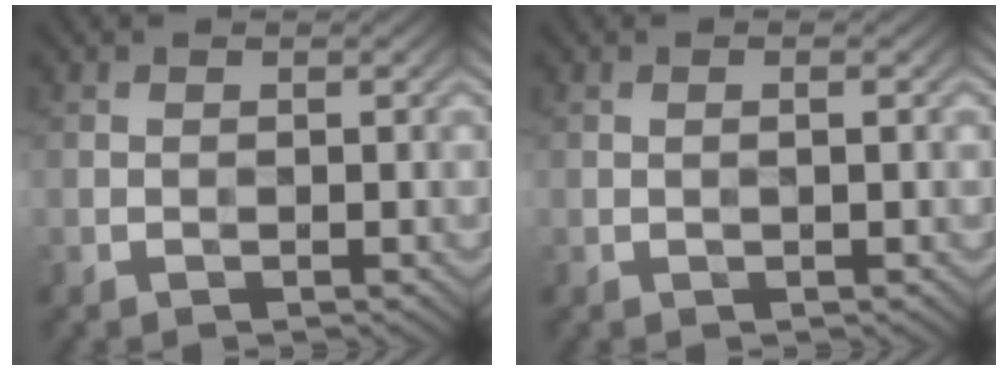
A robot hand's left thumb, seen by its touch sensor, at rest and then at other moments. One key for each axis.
{"total": 0.7, "fx": -0.1, "fy": -0.4, "fz": 0.6, "tx": -0.009, "ty": 0.003, "tz": -0.001}